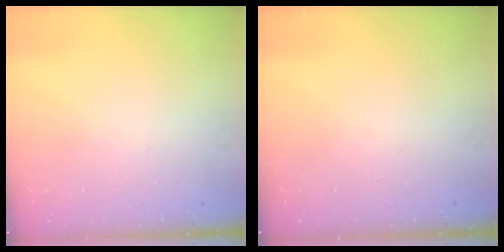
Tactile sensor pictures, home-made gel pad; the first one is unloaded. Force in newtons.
{"total": 0.0}